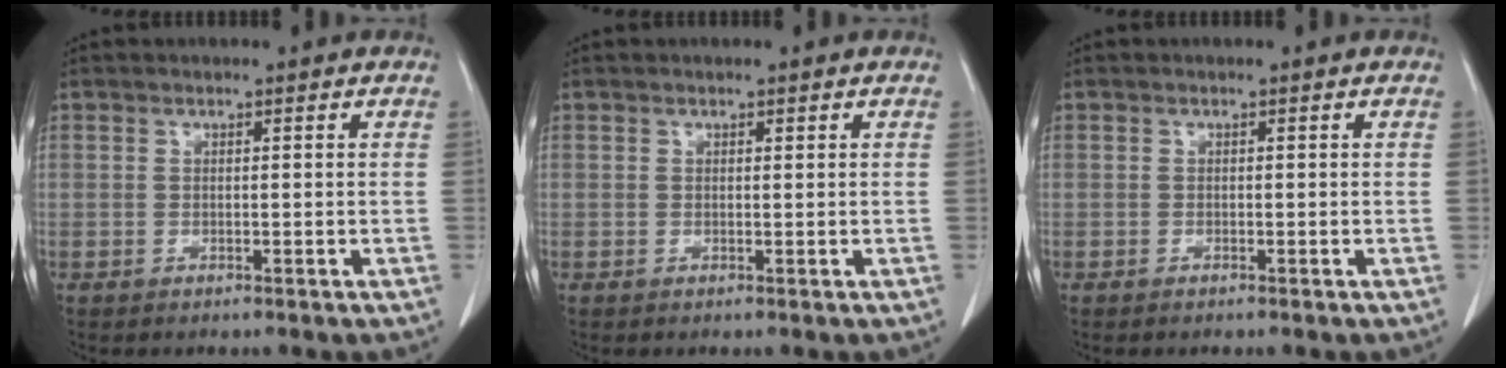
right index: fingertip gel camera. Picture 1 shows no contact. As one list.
[{"total": 0.0}, {"total": 0.0}]